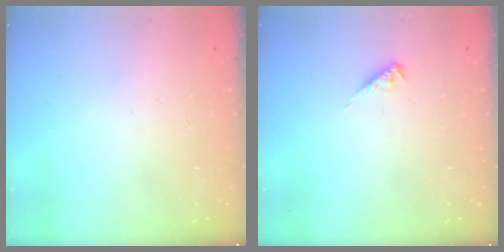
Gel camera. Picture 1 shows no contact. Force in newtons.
{"total": 2.9, "press": 2.9, "slide": 0.5}